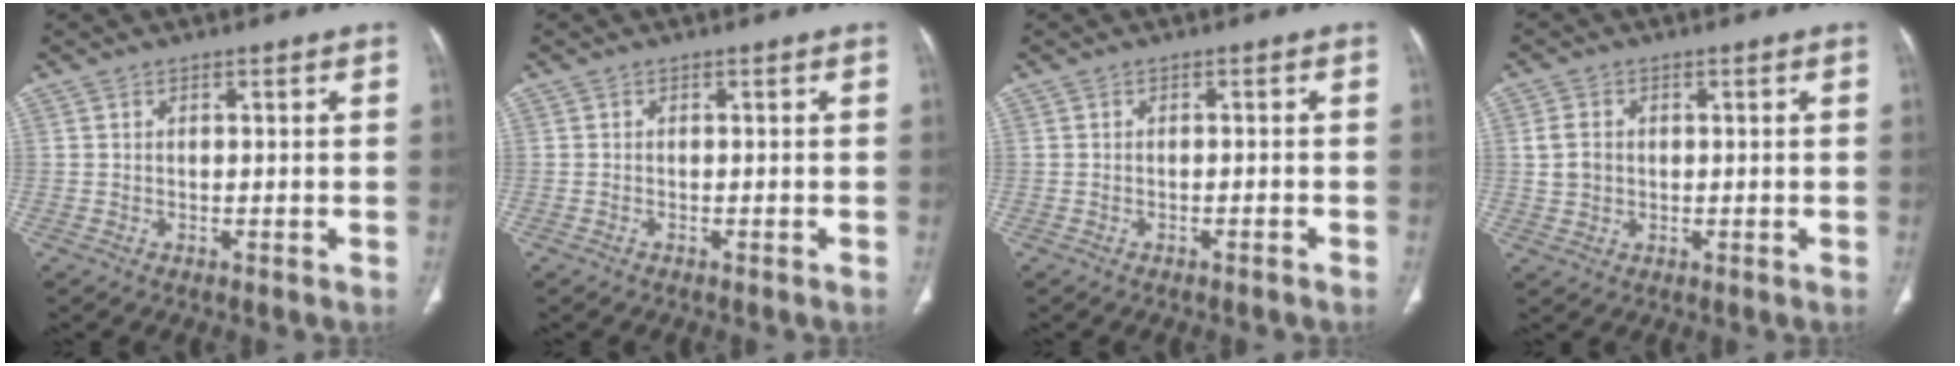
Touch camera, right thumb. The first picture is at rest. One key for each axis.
{"total": 0.0}
{"total": 0.9, "fx": -0.8, "fy": 0.1, "fz": 0.5, "tx": -0.016, "ty": 0.008, "tz": -0.004}
{"total": 3.7, "fx": 0.3, "fy": 3.1, "fz": 2.1, "tx": -0.036, "ty": 0.004, "tz": 0.009}